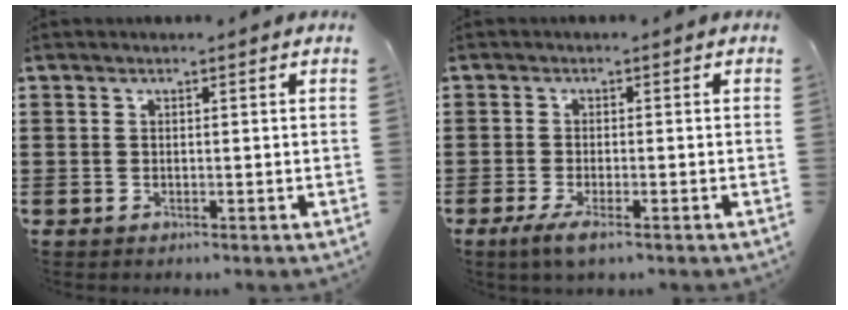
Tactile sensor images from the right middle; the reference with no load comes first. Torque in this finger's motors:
{"motor_torque": [2.14, 0.00, 0.30, 0.09]}